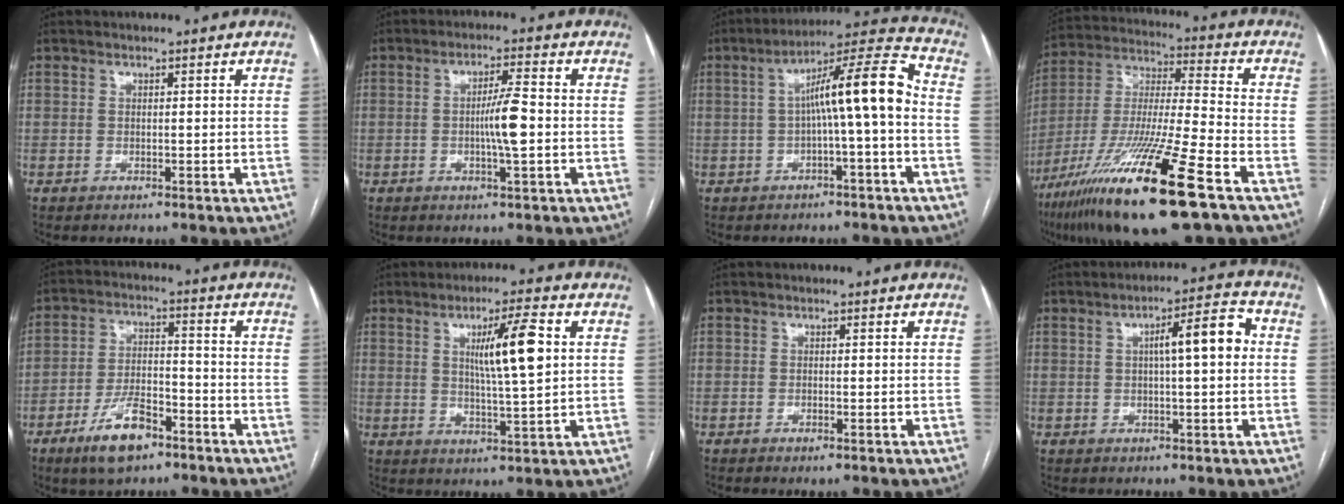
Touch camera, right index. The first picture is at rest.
{"total": 5.6, "force": [-0.6, 0.2, 5.5], "torque": [-0.099, 0.000, -0.013]}
{"total": 11.2, "force": [-0.5, 0.4, 11.2], "torque": [-0.177, 0.038, -0.010]}
{"total": 22.7, "force": [-12.9, 1.0, 18.7], "torque": [-0.366, -0.051, -0.234]}
{"total": 9.5, "force": [-5.9, 3.6, 6.4], "torque": [-0.126, 0.004, -0.105]}
{"total": 9.0, "force": [2.2, 0.2, 8.7], "torque": [-0.146, 0.000, 0.037]}
{"total": 1.0, "force": [-0.6, 0.2, 0.8], "torque": [-0.013, -0.002, -0.007]}
{"total": 7.5, "force": [1.0, 1.1, 7.4], "torque": [-0.110, 0.023, 0.011]}